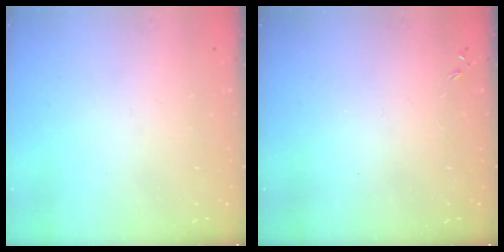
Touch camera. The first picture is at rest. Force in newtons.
{"total": 0.0}